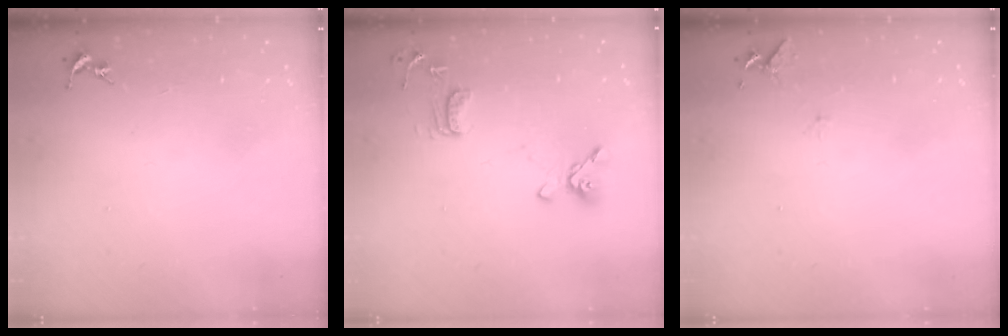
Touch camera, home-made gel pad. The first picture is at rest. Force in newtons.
{"total": 11.2, "press": 11.0, "slide": 2.0}
{"total": 6.2, "press": 6.2, "slide": 0.6}